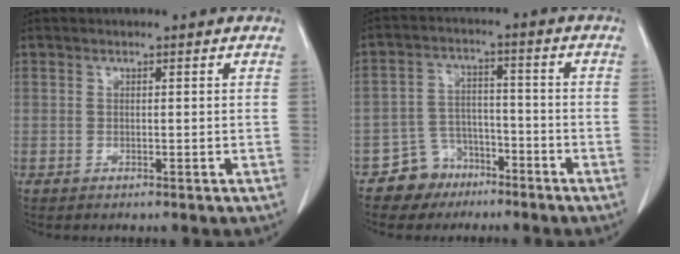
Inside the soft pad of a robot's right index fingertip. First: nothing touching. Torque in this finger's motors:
{"motor_torque": [-0.24, -0.12, -0.59, -0.21]}